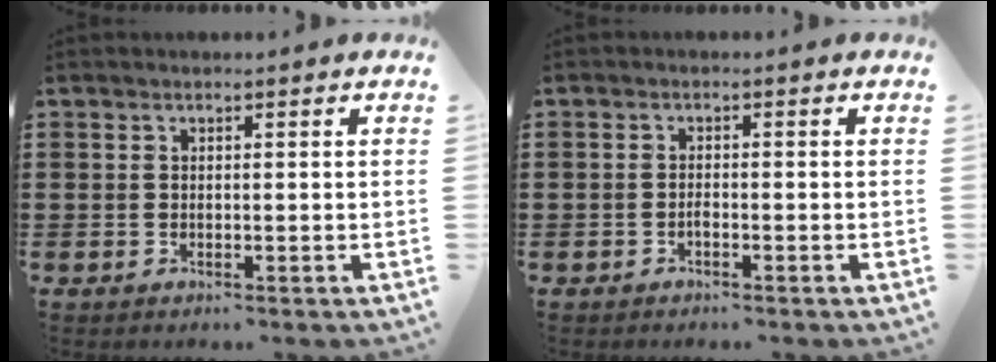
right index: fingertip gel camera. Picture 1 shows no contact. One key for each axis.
{"total": 0.8, "fx": -0.6, "fy": 0.2, "fz": 0.5, "tx": -0.013, "ty": -0.006, "tz": -0.010}